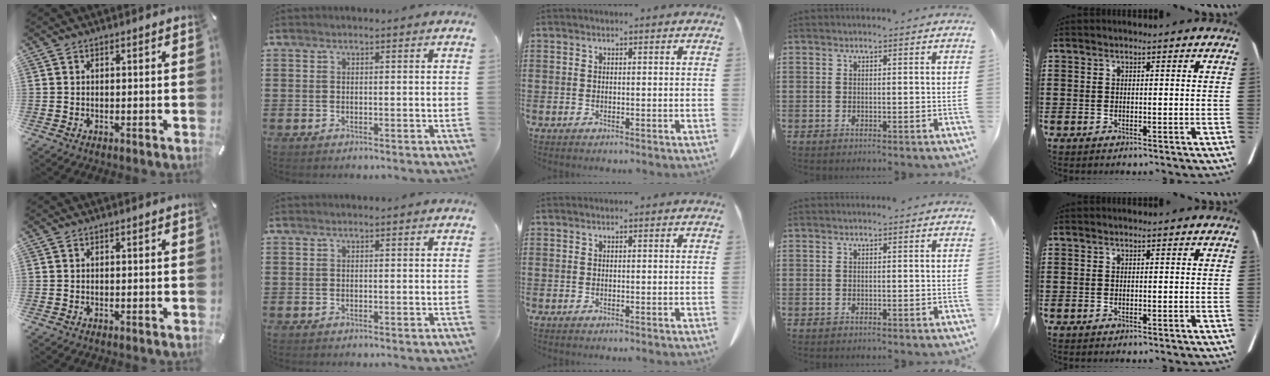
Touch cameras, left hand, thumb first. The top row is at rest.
{}